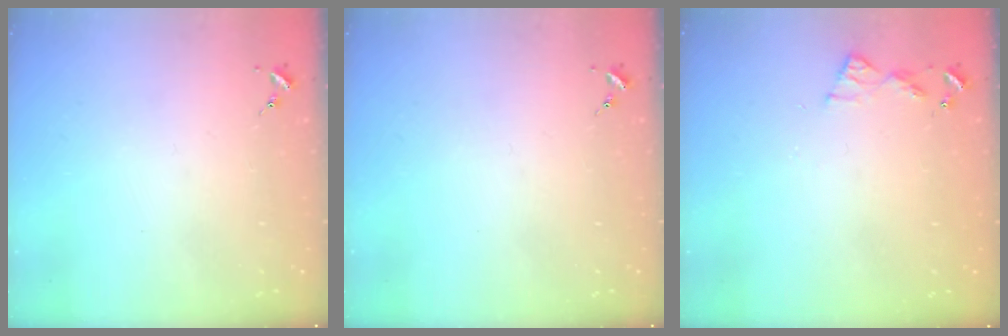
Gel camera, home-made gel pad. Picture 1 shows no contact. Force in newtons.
{"total": 0.0}
{"total": 5.6, "press": 5.5, "slide": 0.5}